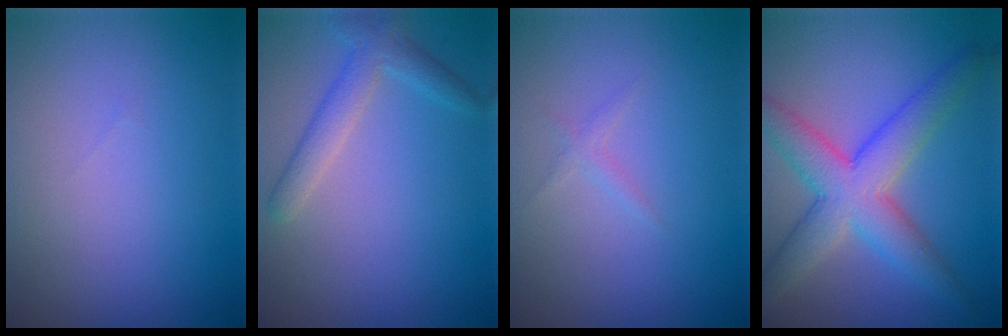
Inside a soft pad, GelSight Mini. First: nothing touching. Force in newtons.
{"total": 2.7, "press": 2.7, "slide": 0.1}
{"total": 0.8, "press": 0.8, "slide": 0.1}
{"total": 6.8, "press": 6.8, "slide": 0.2}